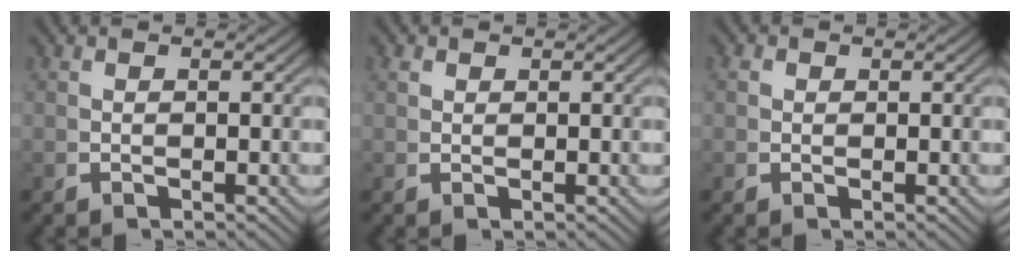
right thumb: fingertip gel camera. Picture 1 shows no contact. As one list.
[{"total": 1.0, "force": [0.8, 0.7, 0.2], "torque": [-0.006, -0.005, 0.021]}, {"total": 1.4, "force": [0.4, 1.3, 0.4], "torque": [-0.012, -0.006, 0.007]}]